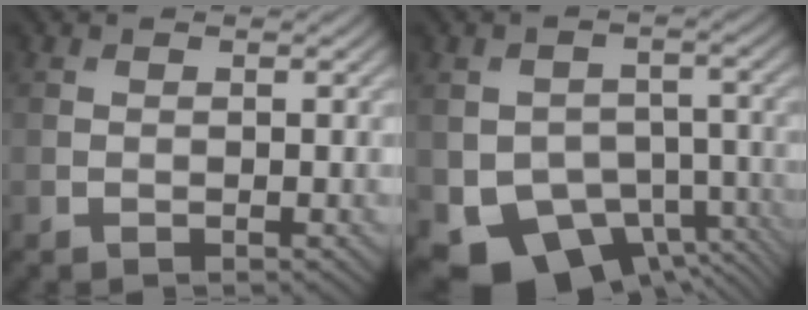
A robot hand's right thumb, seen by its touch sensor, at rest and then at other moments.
{"total": 9.9, "force": [-5.2, 6.7, 5.2], "torque": [-0.094, -0.033, -0.086]}